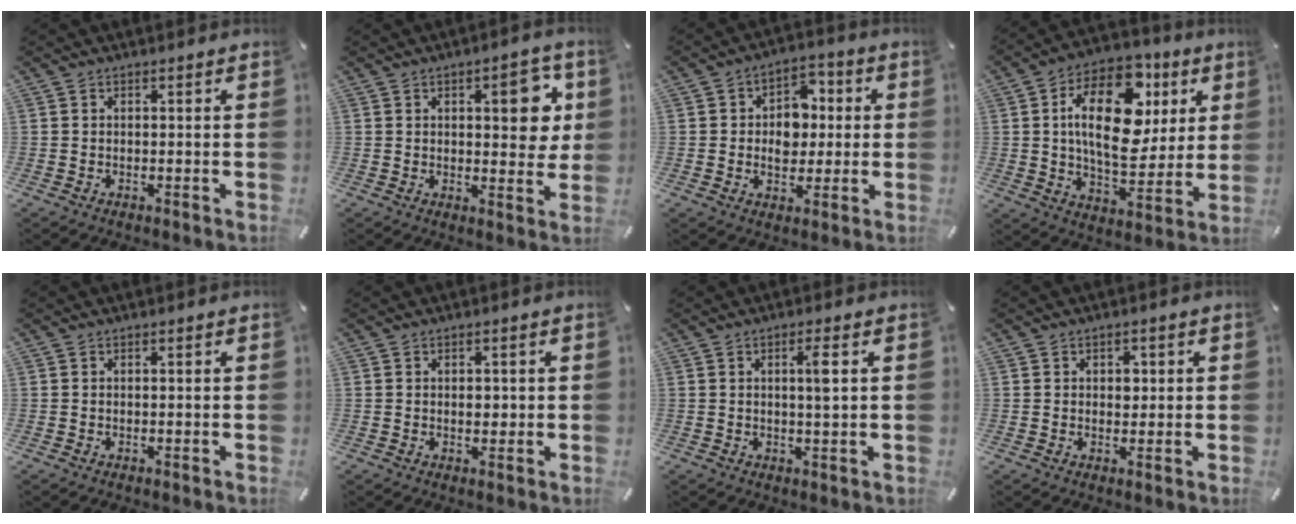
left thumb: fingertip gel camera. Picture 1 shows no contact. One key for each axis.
{"total": 10.1, "fx": 3.4, "fy": 4.8, "fz": 8.2, "tx": -0.088, "ty": -0.017, "tz": 0.047}
{"total": 8.3, "fx": -0.3, "fy": 7.2, "fz": 4.2, "tx": -0.059, "ty": 0.010, "tz": -0.005}
{"total": 21.9, "fx": 6.1, "fy": 12.8, "fz": 16.8, "tx": -0.287, "ty": -0.014, "tz": 0.096}
{"total": 0.0}
{"total": 2.2, "fx": 0.2, "fy": 1.6, "fz": 1.4, "tx": -0.013, "ty": -0.001, "tz": -0.002}
{"total": 4.2, "fx": 0.9, "fy": 0.4, "fz": 4.1, "tx": -0.072, "ty": -0.004, "tz": 0.010}
{"total": 2.7, "fx": 0.5, "fy": 2.1, "fz": 1.6, "tx": -0.010, "ty": -0.004, "tz": 0.000}